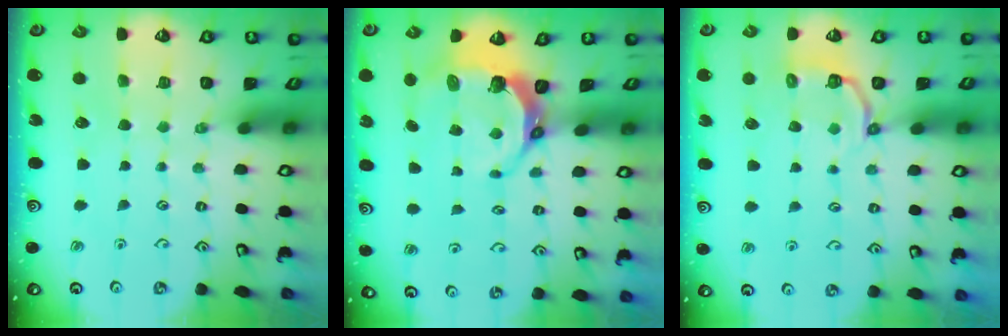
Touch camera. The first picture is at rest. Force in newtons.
{"total": 7.6, "press": 6.1, "slide": 4.5}
{"total": 4.9, "press": 3.7, "slide": 3.2}